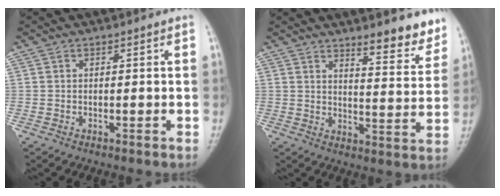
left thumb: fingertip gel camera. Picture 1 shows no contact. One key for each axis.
{"total": 9.1, "fx": 6.8, "fy": 2.4, "fz": 5.5, "tx": -0.043, "ty": -0.050, "tz": 0.097}